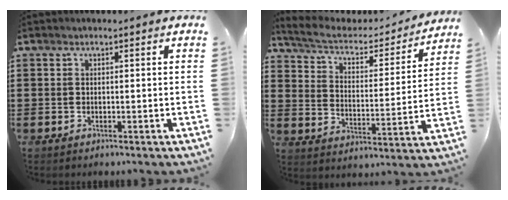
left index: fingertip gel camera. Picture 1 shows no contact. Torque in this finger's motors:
{"motor_torque": [1.07, -1.06, 0.06, 0.04]}